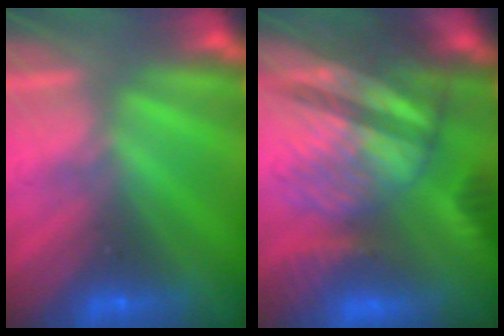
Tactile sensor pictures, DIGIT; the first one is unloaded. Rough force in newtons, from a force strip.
{"total": 6.1}